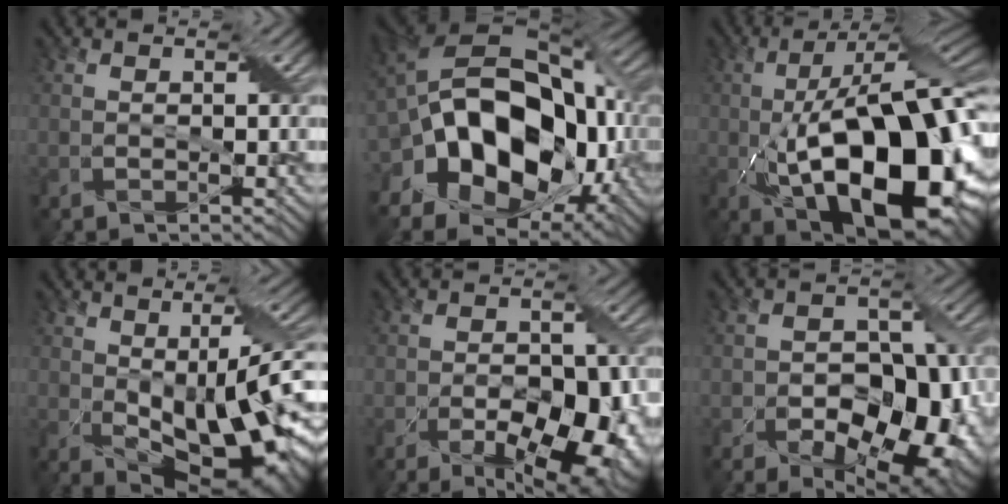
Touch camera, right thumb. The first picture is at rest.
{"total": 19.9, "force": [-2.5, 13.4, 14.4], "torque": [-0.277, -0.024, -0.025]}
{"total": 21.0, "force": [-4.1, 8.0, 18.9], "torque": [-0.309, 0.003, -0.077]}
{"total": 14.9, "force": [-1.4, 7.4, 12.8], "torque": [-0.202, -0.038, 0.001]}
{"total": 13.6, "force": [-7.0, 7.3, 9.1], "torque": [-0.090, -0.011, -0.075]}
{"total": 15.4, "force": [-7.7, 9.3, 9.5], "torque": [-0.113, -0.004, -0.100]}